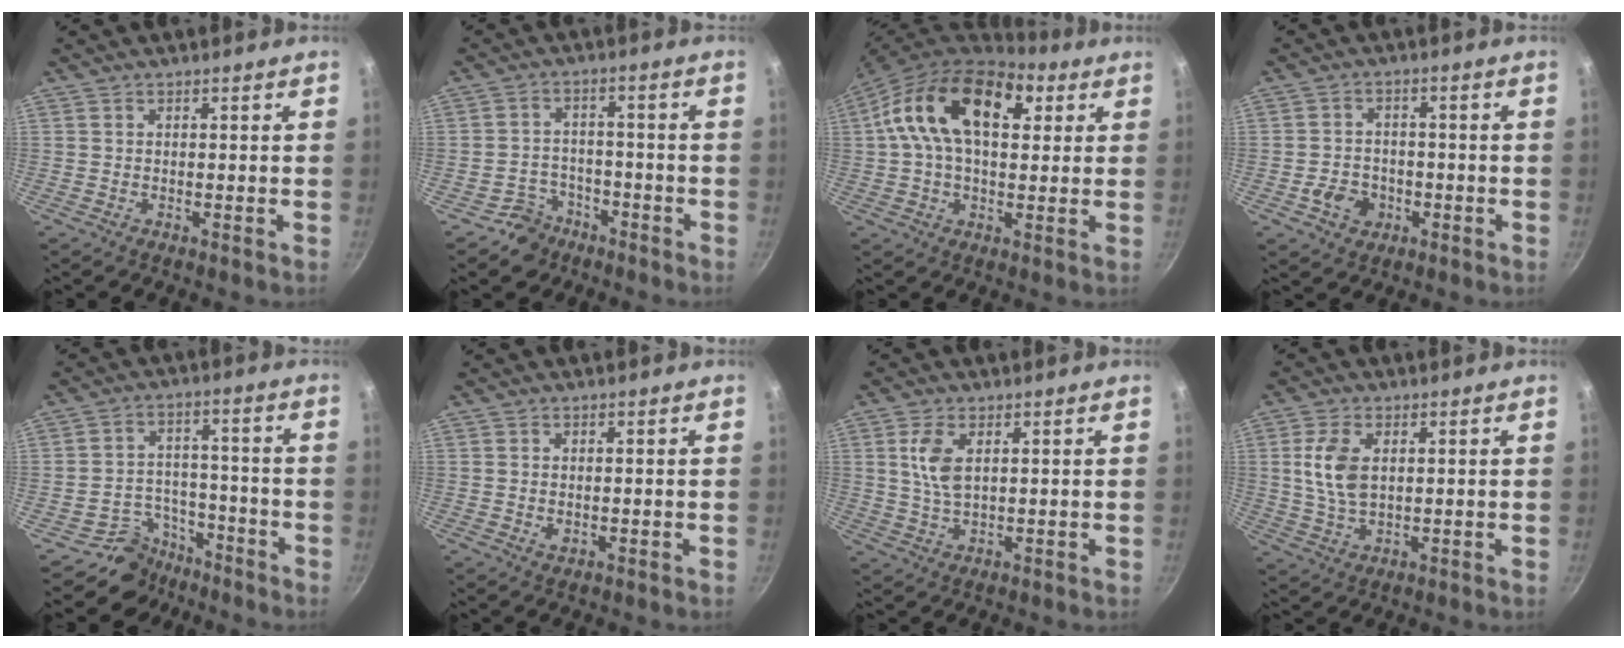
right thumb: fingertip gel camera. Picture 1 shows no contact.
{"total": 5.8, "force": [-3.9, 4.2, 0.8], "torque": [0.006, 0.044, -0.065]}
{"total": 19.6, "force": [5.6, 11.6, 14.8], "torque": [-0.228, 0.009, 0.073]}
{"total": 5.8, "force": [-2.1, 4.8, 2.6], "torque": [-0.029, 0.021, -0.033]}
{"total": 7.8, "force": [-6.0, 5.0, -0.1], "torque": [0.039, 0.064, -0.105]}
{"total": 1.6, "force": [0.0, 1.1, 1.2], "torque": [-0.019, -0.002, 0.001]}
{"total": 5.8, "force": [1.6, 2.9, 4.8], "torque": [-0.094, -0.006, 0.033]}
{"total": 7.9, "force": [1.5, 4.6, 6.3], "torque": [-0.121, -0.006, 0.030]}